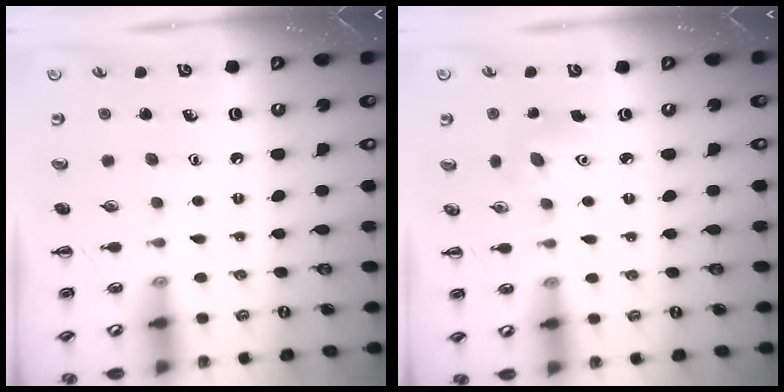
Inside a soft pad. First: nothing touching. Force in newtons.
{"total": 5.1, "press": 4.9, "slide": 1.3}